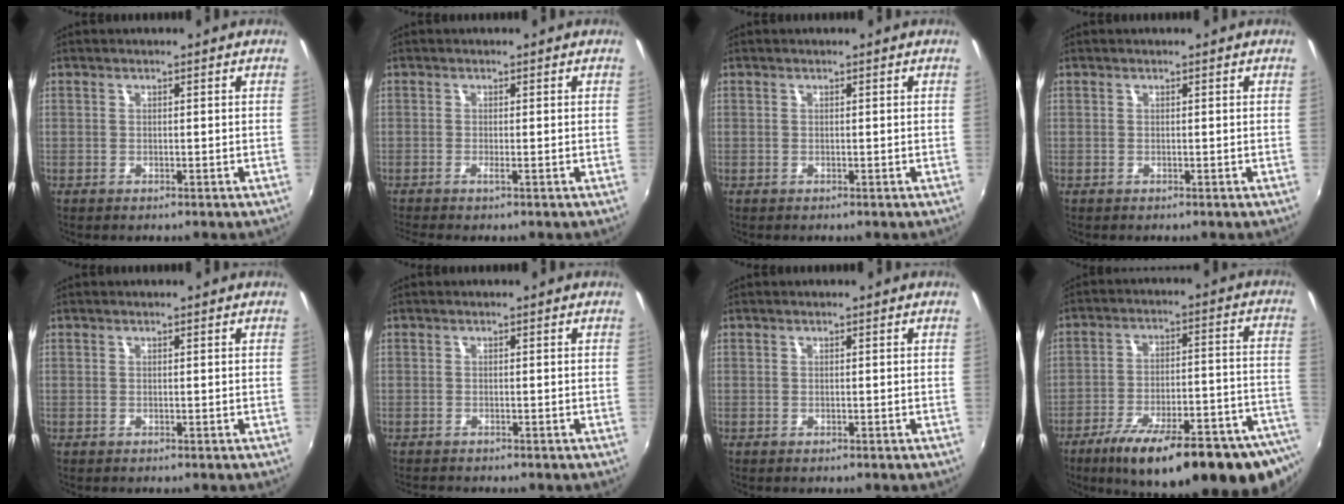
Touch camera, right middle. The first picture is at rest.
{"total": 1.3, "force": [-0.8, -0.4, 0.9], "torque": [-0.023, -0.001, -0.019]}
{"total": 0.0}
{"total": 0.0}
{"total": 0.0}
{"total": 1.7, "force": [-1.6, 0.3, 0.5], "torque": [-0.012, -0.011, -0.027]}
{"total": 0.0}
{"total": 27.6, "force": [-19.8, 5.5, 18.5], "torque": [-0.255, -0.049, -0.269]}